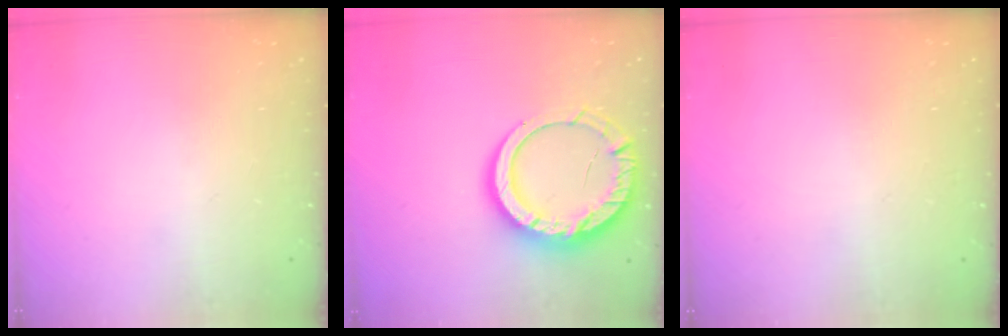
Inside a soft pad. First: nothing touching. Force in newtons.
{"total": 16.9, "press": 16.8, "slide": 1.5}
{"total": 2.6, "press": 2.6, "slide": 0.2}